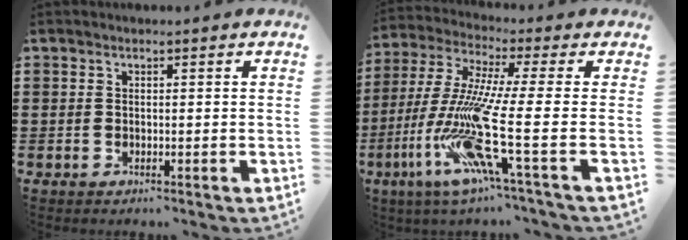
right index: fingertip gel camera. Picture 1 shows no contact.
{"total": 14.0, "force": [-3.1, 1.0, 13.7], "torque": [-0.311, -0.026, -0.068]}